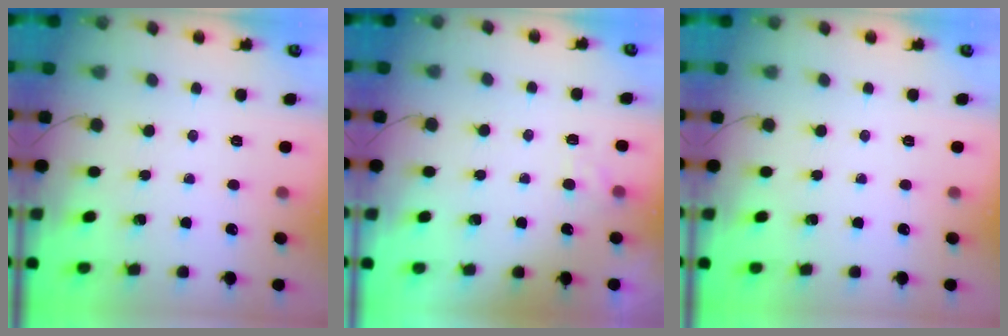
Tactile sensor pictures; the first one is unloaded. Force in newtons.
{"total": 2.0, "press": 1.6, "slide": 1.2}
{"total": 0.0}